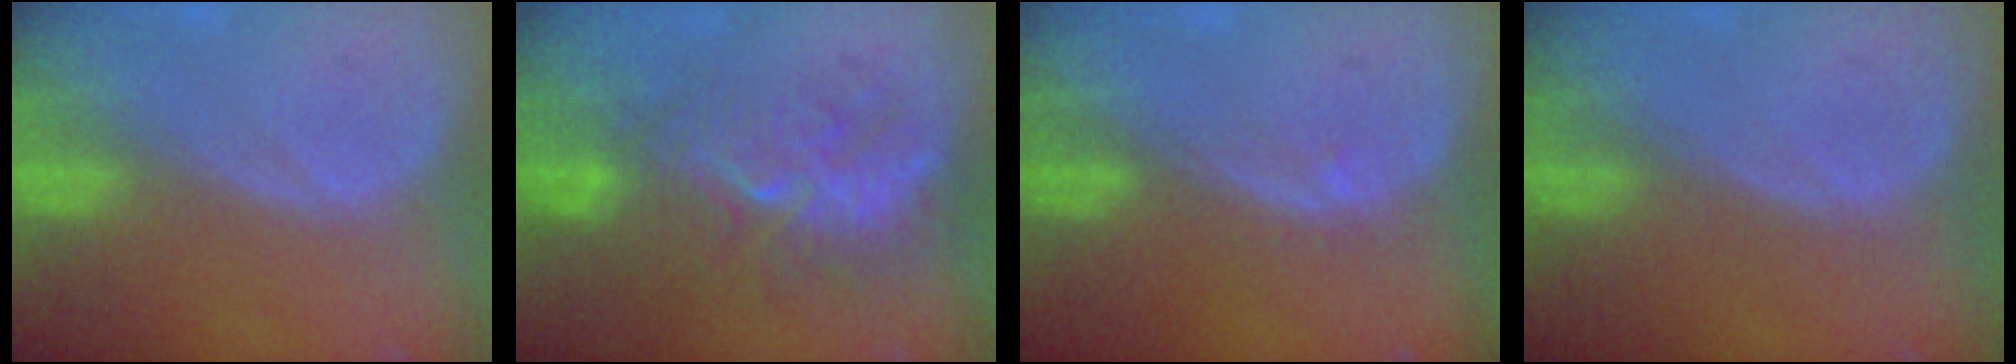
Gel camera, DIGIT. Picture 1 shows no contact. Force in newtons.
{"total": 9.1, "press": 8.5, "slide": 3.4}
{"total": 0.7, "press": 0.7, "slide": 0.2}
{"total": 0.0}